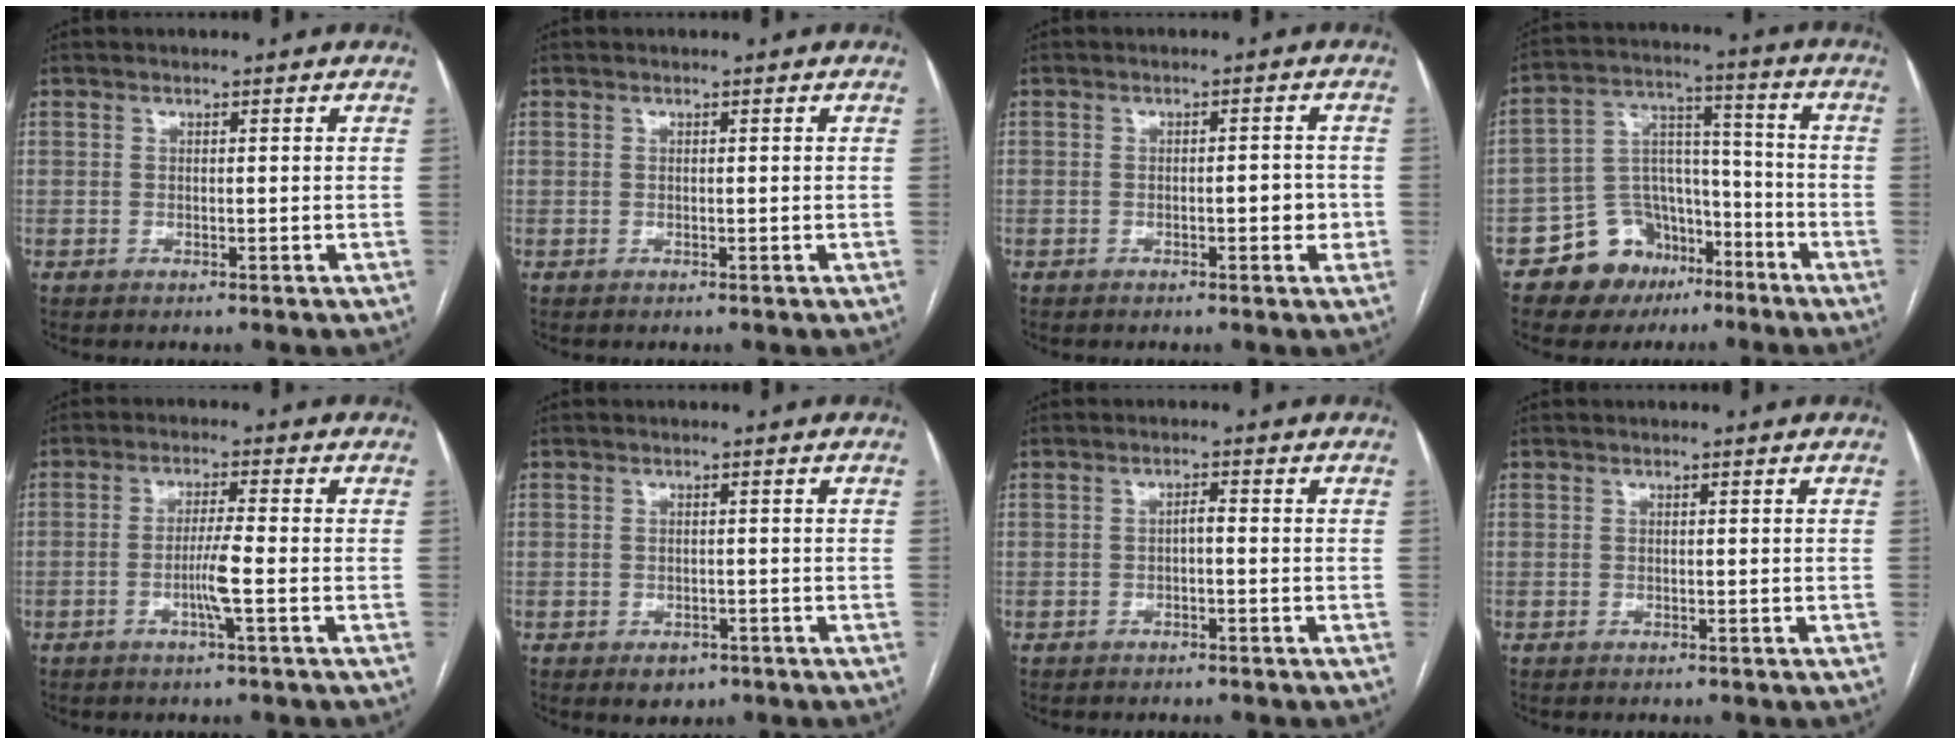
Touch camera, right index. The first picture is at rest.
{"total": 0.0}
{"total": 2.9, "force": [-0.8, 1.0, 2.6], "torque": [-0.033, 0.006, -0.008]}
{"total": 11.6, "force": [-6.9, 8.6, 3.5], "torque": [-0.059, 0.055, -0.105]}
{"total": 4.2, "force": [-1.3, -0.5, 4.0], "torque": [-0.078, -0.002, -0.025]}
{"total": 2.7, "force": [-1.5, 2.0, 1.1], "torque": [-0.009, 0.001, -0.010]}
{"total": 1.3, "force": [-0.3, 0.4, 1.2], "torque": [-0.019, 0.004, -0.007]}
{"total": 0.0}